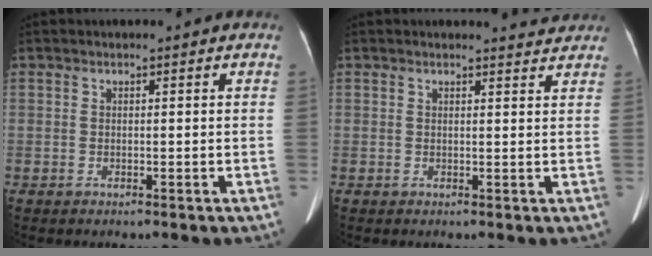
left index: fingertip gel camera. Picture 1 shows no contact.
{"total": 2.2, "force": [2.2, 0.1, -0.2], "torque": [-0.006, -0.007, 0.019]}